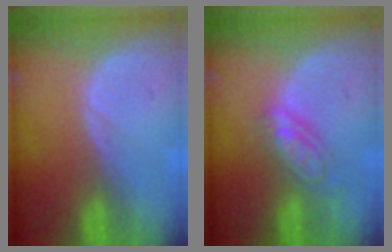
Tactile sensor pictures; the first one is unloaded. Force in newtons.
{"total": 5.6, "press": 5.1, "slide": 2.4}